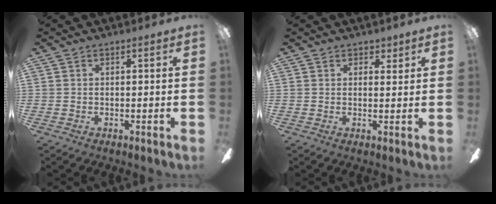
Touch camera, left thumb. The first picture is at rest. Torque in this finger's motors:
{"motor_torque": [0.15, -0.14, -0.43, 0.17, 0.00]}